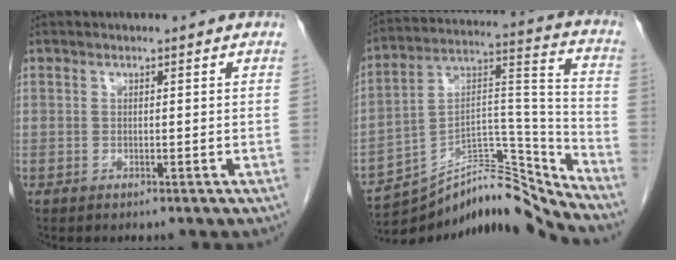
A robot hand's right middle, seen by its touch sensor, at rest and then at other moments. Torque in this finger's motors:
{"motor_torque": [-0.12, 0.14, -0.20, -0.05]}